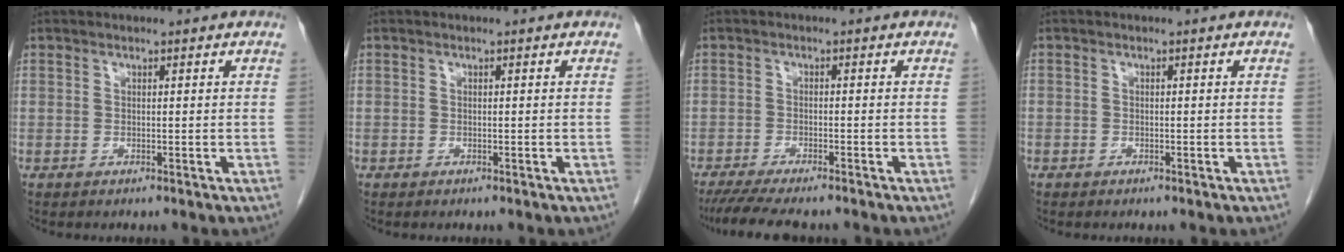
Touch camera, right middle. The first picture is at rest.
{"total": 0.0}
{"total": 8.8, "force": [-7.5, 1.3, 4.4], "torque": [-0.065, -0.018, -0.117]}
{"total": 0.9, "force": [-0.5, 0.7, 0.0], "torque": [-0.005, 0.004, -0.010]}